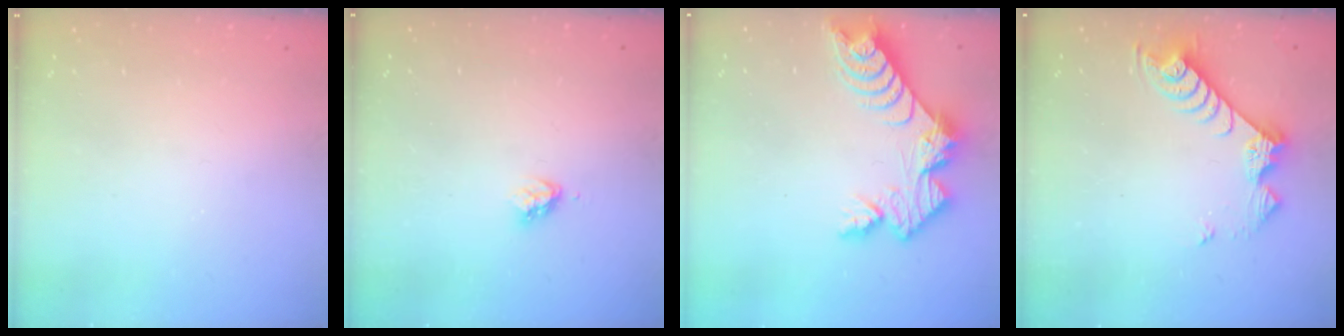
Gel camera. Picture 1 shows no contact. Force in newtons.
{"total": 3.2, "press": 3.1, "slide": 0.5}
{"total": 11.3, "press": 11.3, "slide": 0.8}
{"total": 10.0, "press": 9.9, "slide": 0.5}